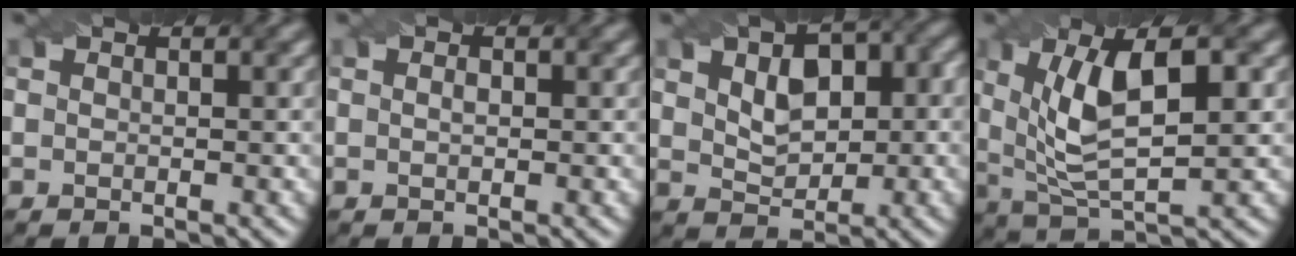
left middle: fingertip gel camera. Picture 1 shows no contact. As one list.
[{"total": 0.6, "force": [0.0, 0.3, 0.5], "torque": [-0.012, 0.001, 0.000]}, {"total": 5.9, "force": [1.3, 4.0, 4.2], "torque": [-0.064, 0.008, 0.024]}, {"total": 8.2, "force": [1.8, 3.1, 7.4], "torque": [-0.146, 0.001, 0.032]}]